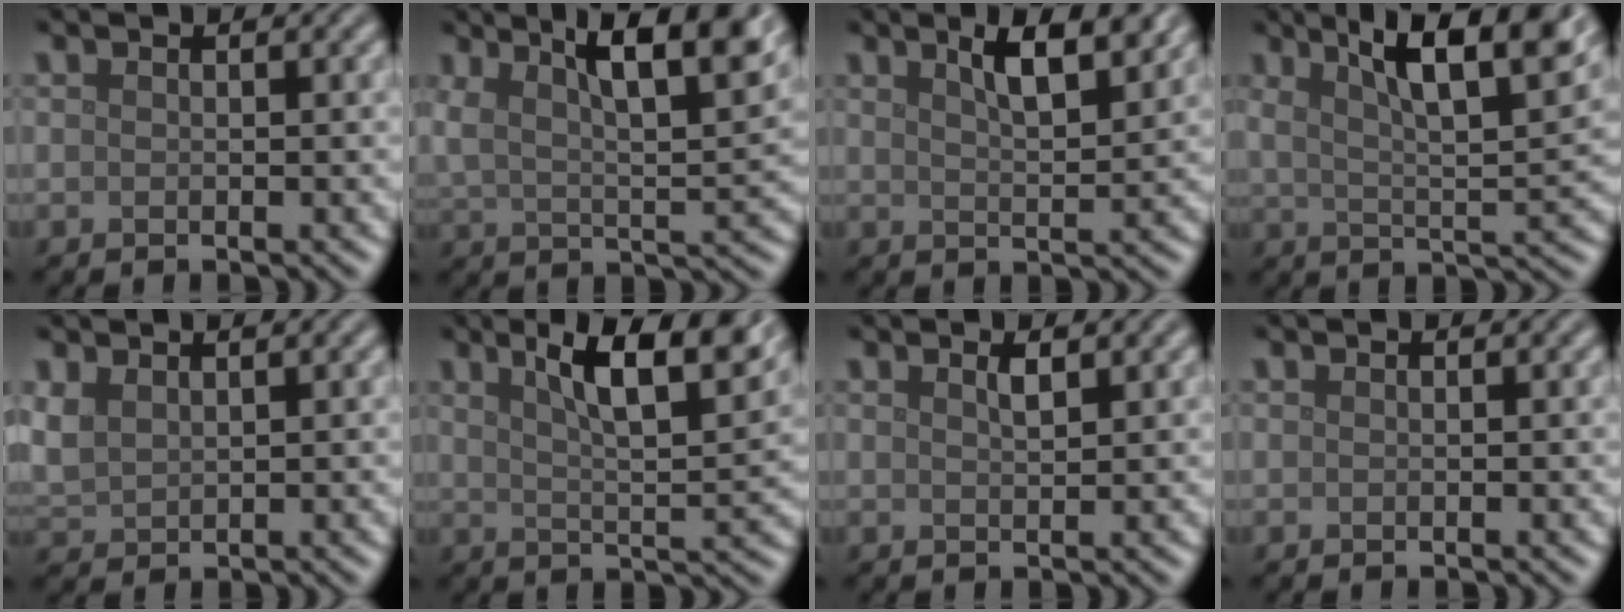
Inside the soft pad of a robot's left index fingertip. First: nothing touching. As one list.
[{"total": 9.1, "force": [4.9, 3.1, 7.0], "torque": [-0.118, 0.008, 0.078]}, {"total": 4.8, "force": [2.9, 1.4, 3.6], "torque": [-0.046, 0.011, 0.042]}, {"total": 9.7, "force": [4.9, 2.7, 7.9], "torque": [-0.120, 0.010, 0.077]}, {"total": 2.2, "force": [1.3, 1.3, 1.2], "torque": [-0.038, 0.003, 0.031]}, {"total": 8.4, "force": [4.4, 2.2, 6.8], "torque": [-0.095, 0.010, 0.067]}, {"total": 1.1, "force": [0.8, 0.2, 0.8], "torque": [-0.014, 0.001, 0.012]}, {"total": 0.0}]